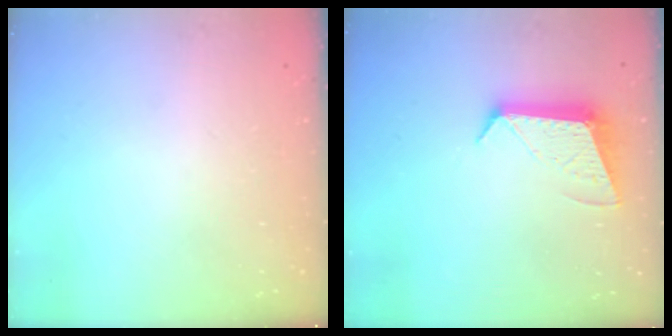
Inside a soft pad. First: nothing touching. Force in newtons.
{"total": 10.0, "press": 10.0, "slide": 0.2}